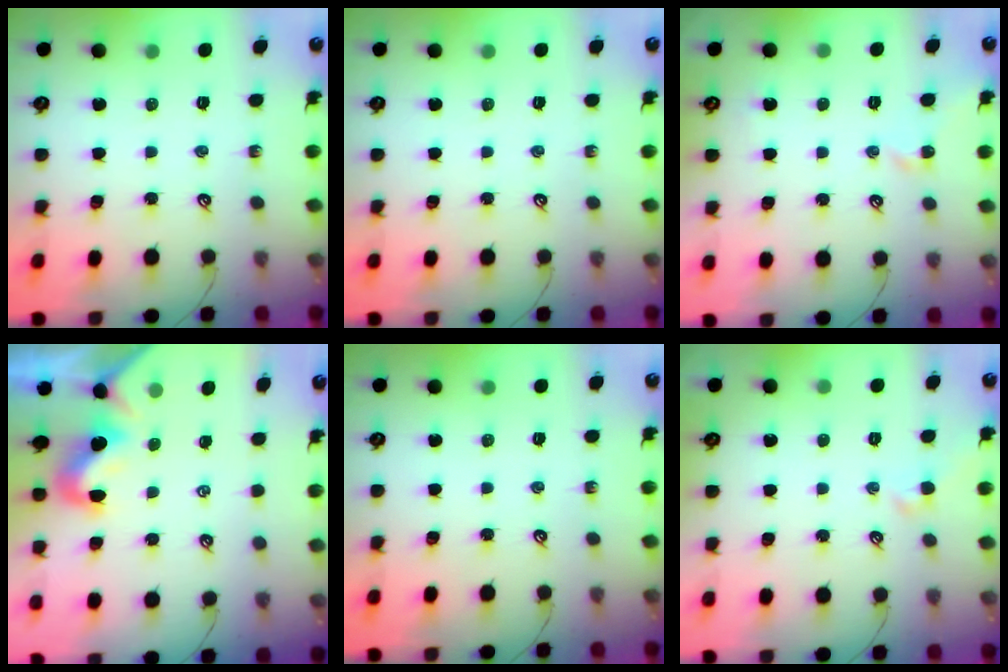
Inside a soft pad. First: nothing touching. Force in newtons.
{"total": 0.0}
{"total": 2.5, "press": 2.4, "slide": 0.7}
{"total": 0.0}
{"total": 0.0}
{"total": 1.1, "press": 1.0, "slide": 0.4}